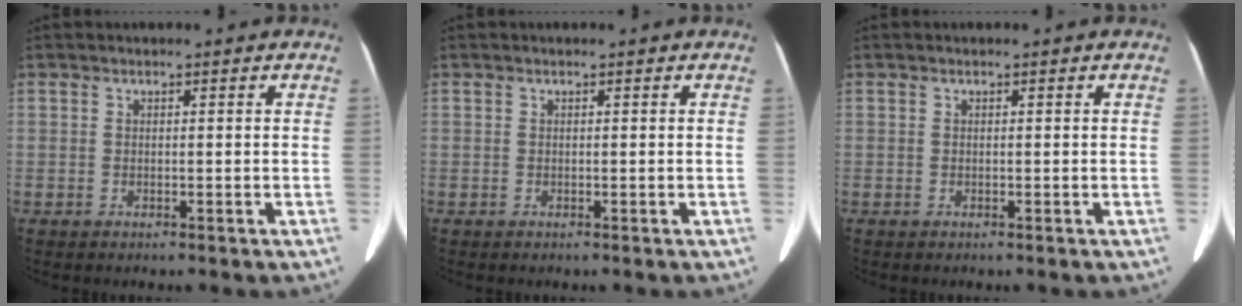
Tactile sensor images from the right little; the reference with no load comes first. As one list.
[{"total": 0.0}, {"total": 0.0}]